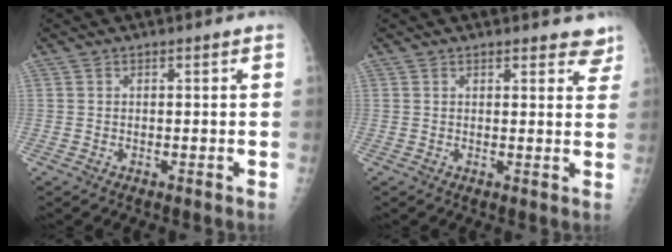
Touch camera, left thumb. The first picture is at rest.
{"total": 5.2, "force": [4.4, 1.8, 2.1], "torque": [0.008, -0.019, 0.041]}